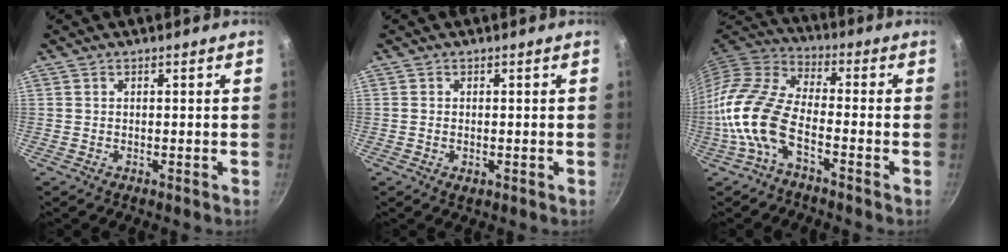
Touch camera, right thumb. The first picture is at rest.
{"total": 1.4, "force": [-0.3, 0.9, 1.0], "torque": [-0.018, -0.002, -0.005]}
{"total": 12.6, "force": [-4.7, 5.9, 10.1], "torque": [-0.203, 0.039, -0.112]}